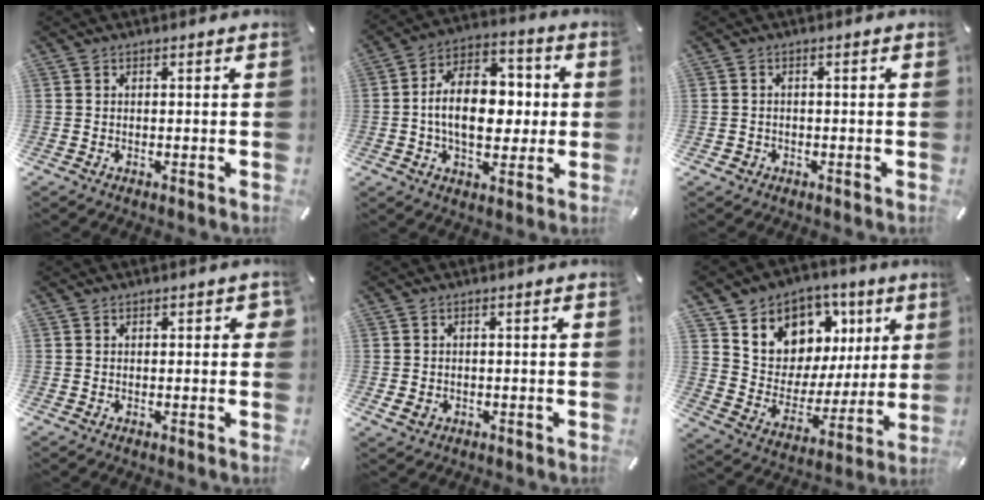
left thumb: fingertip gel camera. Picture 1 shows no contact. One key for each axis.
{"total": 15.6, "fx": -0.7, "fy": 10.3, "fz": 11.6, "tx": -0.191, "ty": 0.010, "tz": -0.012}
{"total": 1.3, "fx": -0.7, "fy": 1.1, "fz": 0.1, "tx": -0.003, "ty": 0.004, "tz": -0.017}
{"total": 1.9, "fx": 0.4, "fy": 1.1, "fz": 1.5, "tx": -0.013, "ty": 0.002, "tz": 0.002}
{"total": 1.9, "fx": -0.5, "fy": 1.7, "fz": 0.7, "tx": -0.019, "ty": 0.000, "tz": -0.012}
{"total": 9.9, "fx": 5.0, "fy": 8.5, "fz": 0.8, "tx": -0.021, "ty": -0.062, "tz": 0.097}